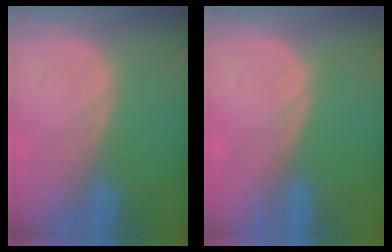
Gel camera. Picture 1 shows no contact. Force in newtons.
{"total": 0.0}